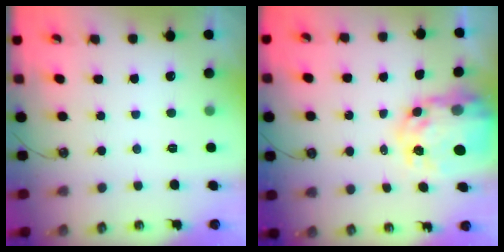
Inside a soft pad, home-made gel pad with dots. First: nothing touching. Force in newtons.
{"total": 10.0, "press": 10.0, "slide": 0.7}